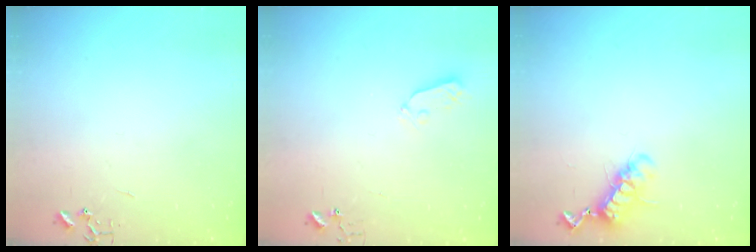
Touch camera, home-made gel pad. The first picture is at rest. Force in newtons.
{"total": 3.8, "press": 3.8, "slide": 0.6}
{"total": 11.3, "press": 11.2, "slide": 1.2}